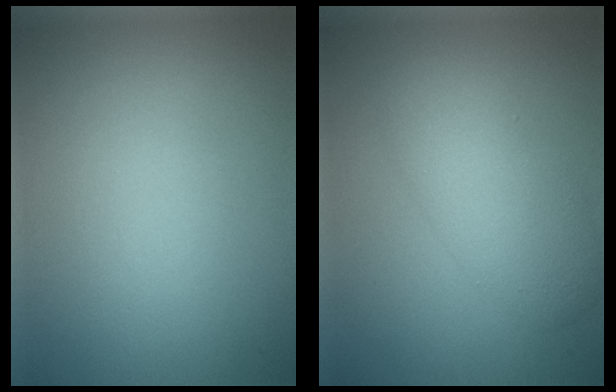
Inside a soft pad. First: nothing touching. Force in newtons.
{"total": 4.9, "press": 4.9, "slide": 0.1}